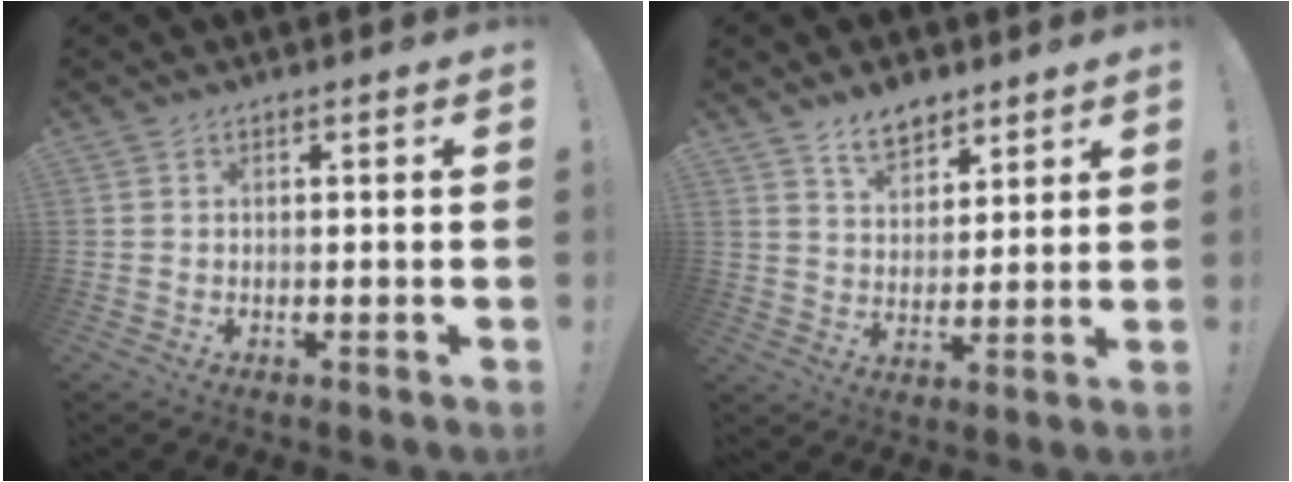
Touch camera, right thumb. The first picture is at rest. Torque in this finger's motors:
{"motor_torque": [-0.26, 1.47, 0.48, 0.50, 0.02]}